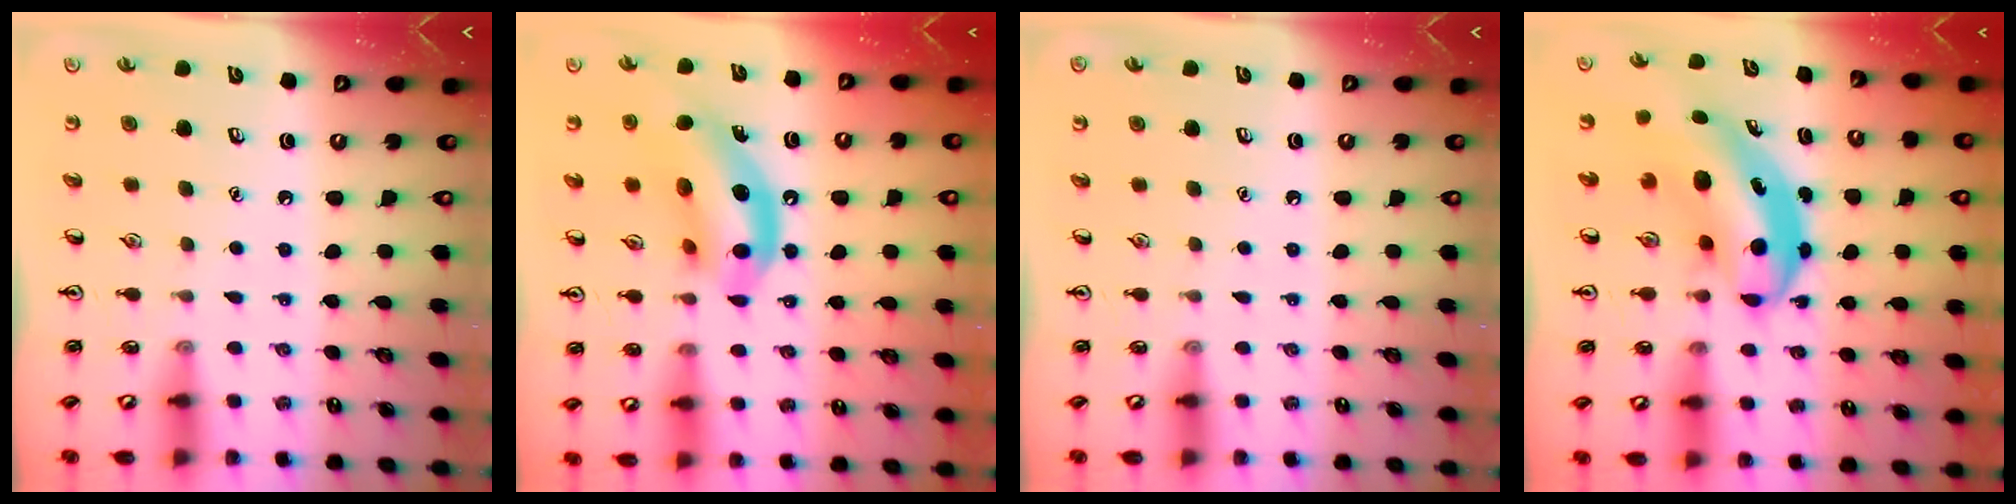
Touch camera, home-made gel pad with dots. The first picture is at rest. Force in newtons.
{"total": 14.1, "press": 13.4, "slide": 4.2}
{"total": 0.0}
{"total": 8.4, "press": 8.2, "slide": 1.8}